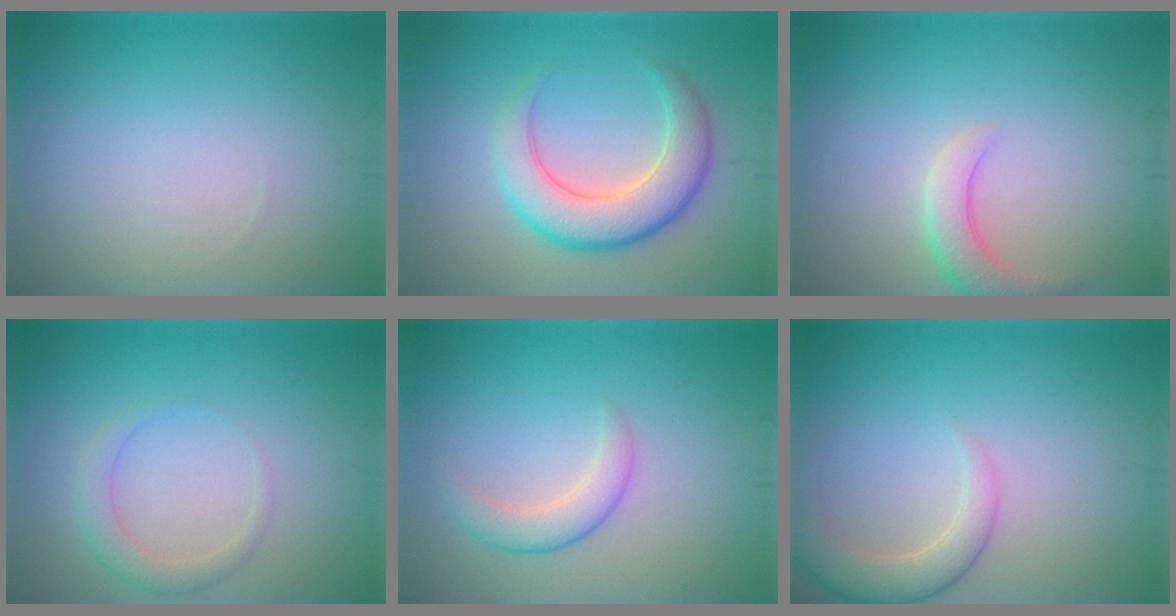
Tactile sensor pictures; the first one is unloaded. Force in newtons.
{"total": 6.0, "press": 6.0, "slide": 0.5}
{"total": 2.9, "press": 2.8, "slide": 0.3}
{"total": 2.1, "press": 2.1, "slide": 0.1}
{"total": 2.6, "press": 2.6, "slide": 0.1}
{"total": 3.7, "press": 3.7, "slide": 0.2}